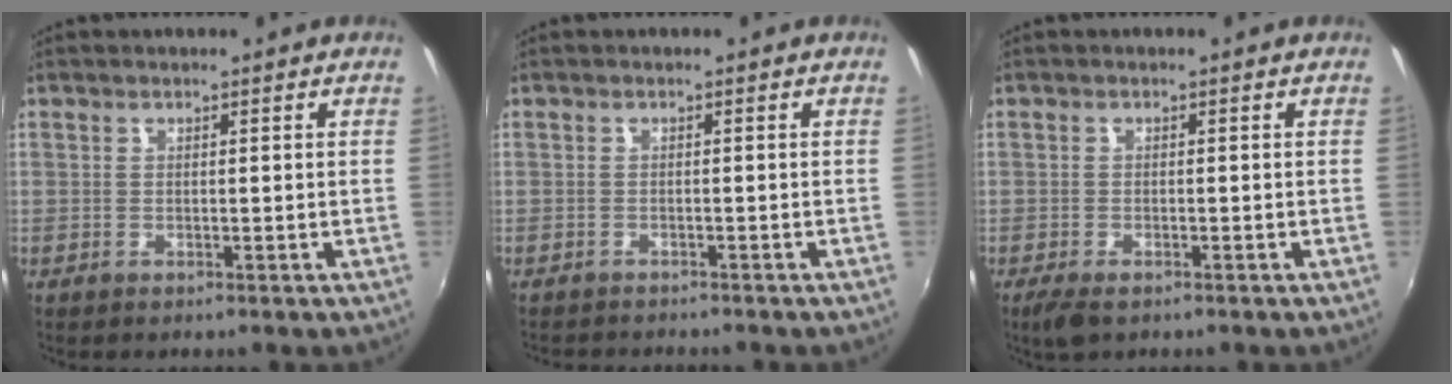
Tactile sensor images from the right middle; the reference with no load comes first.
{"total": 2.9, "force": [-2.8, 0.5, 0.6], "torque": [-0.024, -0.017, -0.047]}
{"total": 3.6, "force": [-2.4, 1.4, 2.3], "torque": [-0.052, -0.015, -0.043]}